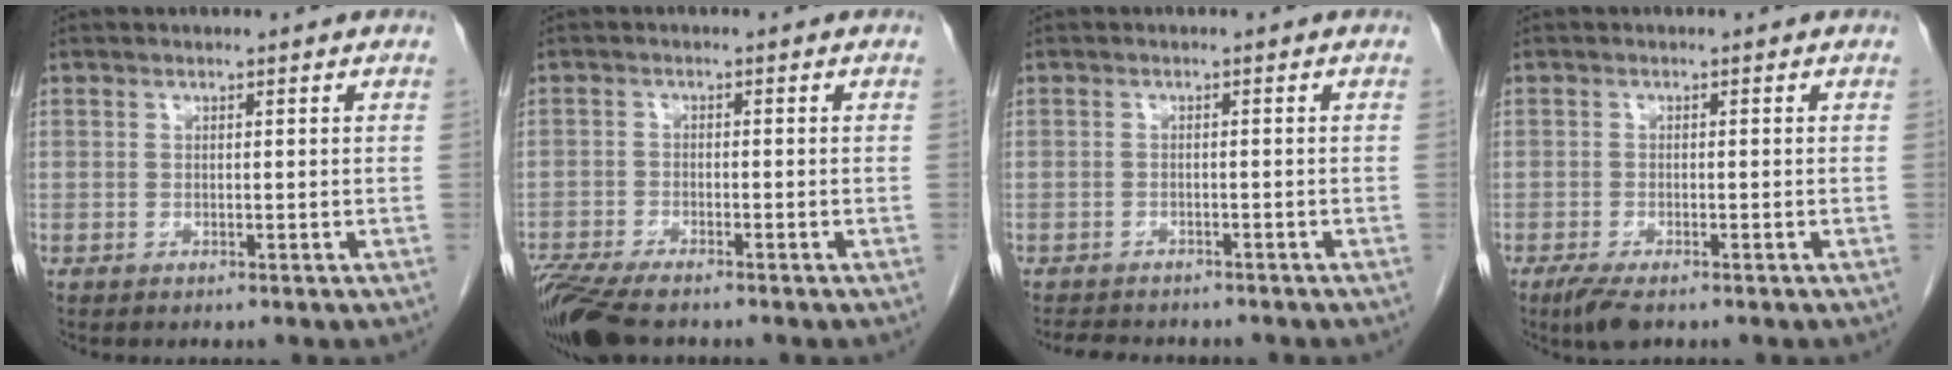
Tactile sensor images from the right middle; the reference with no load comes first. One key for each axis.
{"total": 9.5, "fx": -7.6, "fy": 2.2, "fz": 5.2, "tx": -0.097, "ty": -0.022, "tz": -0.133}
{"total": 7.1, "fx": -6.3, "fy": 2.3, "fz": 2.5, "tx": -0.038, "ty": 0.000, "tz": -0.084}
{"total": 3.8, "fx": -2.7, "fy": 1.1, "fz": 2.5, "tx": -0.052, "ty": -0.009, "tz": -0.044}